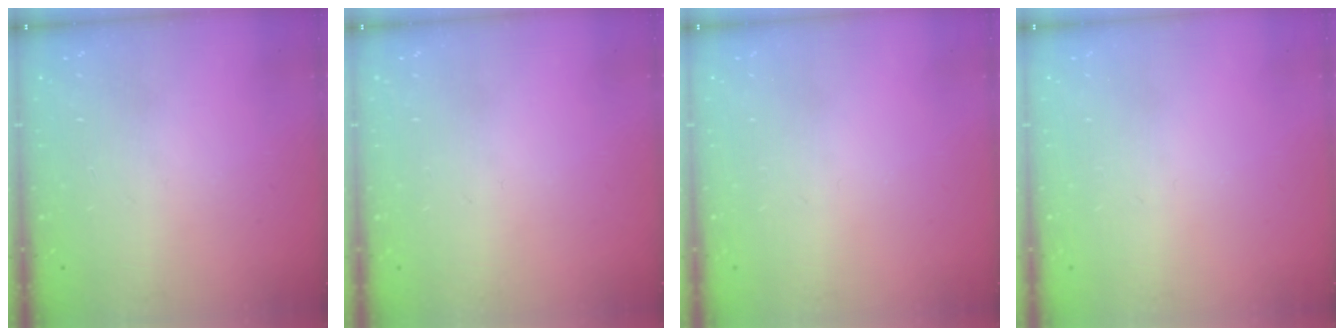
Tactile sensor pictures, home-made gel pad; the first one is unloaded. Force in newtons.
{"total": 0.0}
{"total": 0.0}
{"total": 0.0}